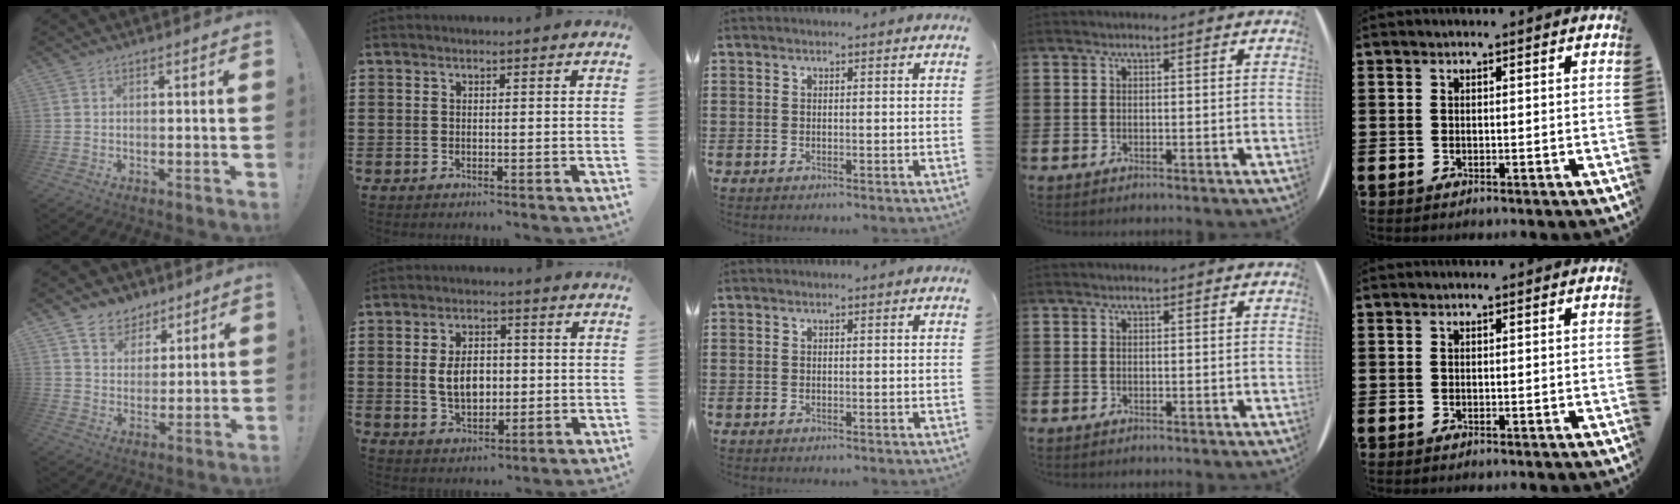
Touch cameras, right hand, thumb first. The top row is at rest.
{"thumb": {"total": 7.6, "force": [5.2, 5.5, 1.0], "torque": [-0.020, -0.041, 0.100]}, "index": {"total": 6.0, "force": [0.1, 3.9, 4.6], "torque": [-0.079, 0.007, -0.004]}}